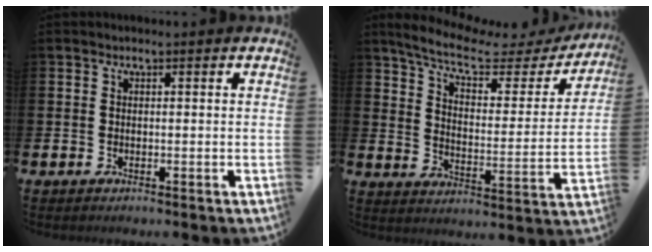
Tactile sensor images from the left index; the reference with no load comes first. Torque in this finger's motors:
{"motor_torque": [1.08, -1.06, 0.21, 0.05]}